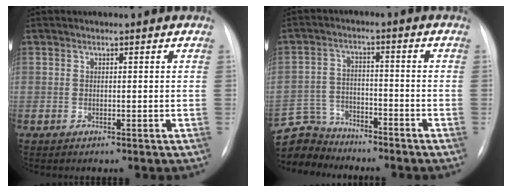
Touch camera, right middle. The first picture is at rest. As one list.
[{"total": 8.4, "force": [-8.0, 2.3, -0.4], "torque": [0.001, 0.009, -0.154]}]